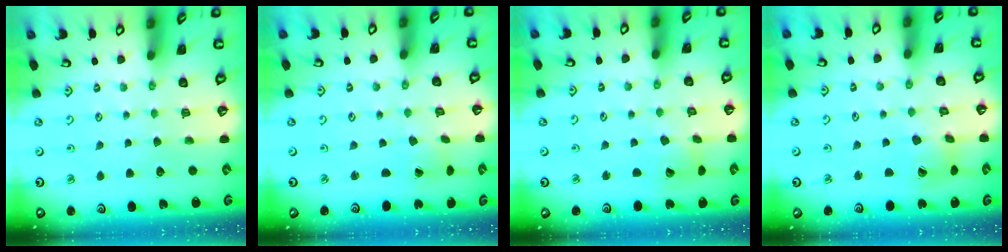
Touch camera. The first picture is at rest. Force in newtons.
{"total": 1.4, "press": 1.4, "slide": 0.1}
{"total": 6.3, "press": 6.2, "slide": 0.9}
{"total": 5.4, "press": 5.4, "slide": 0.5}